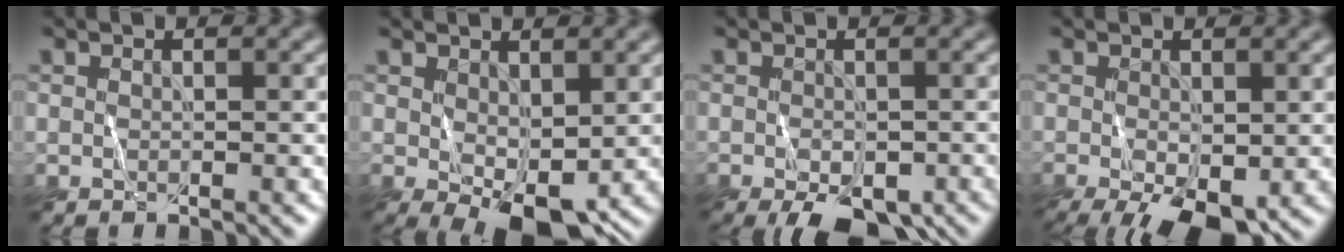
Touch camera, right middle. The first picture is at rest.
{"total": 5.0, "force": [-0.7, 2.4, 4.4], "torque": [-0.089, -0.003, -0.005]}
{"total": 5.4, "force": [-2.7, 2.8, 3.8], "torque": [-0.061, -0.004, -0.039]}
{"total": 6.3, "force": [-2.5, 3.0, 4.9], "torque": [-0.105, -0.008, -0.035]}